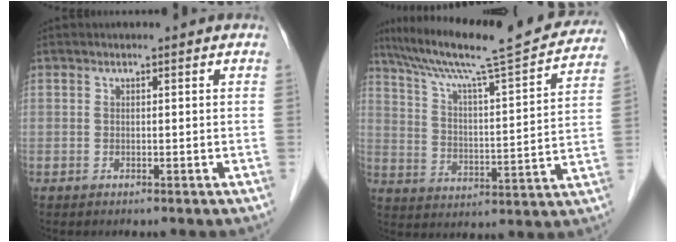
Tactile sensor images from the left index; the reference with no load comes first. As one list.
[{"total": 22.6, "force": [19.9, 1.4, 10.7], "torque": [-0.178, -0.004, 0.282]}]